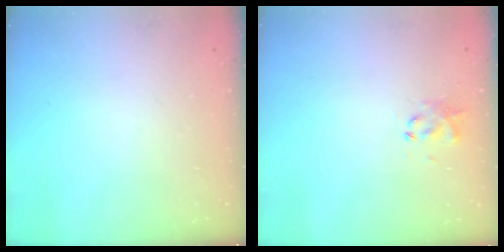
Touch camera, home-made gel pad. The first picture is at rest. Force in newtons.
{"total": 2.9, "press": 2.8, "slide": 1.0}